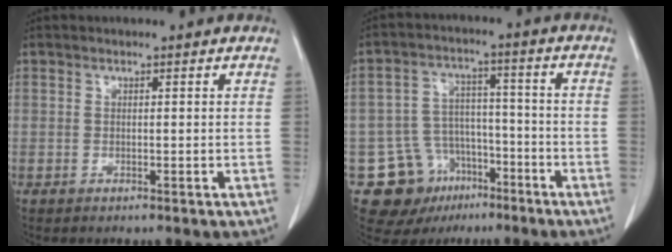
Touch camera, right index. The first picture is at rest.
{"total": 11.5, "force": [-6.2, 9.2, 3.3], "torque": [-0.056, 0.041, -0.087]}